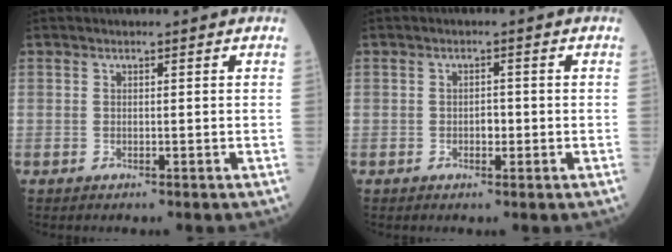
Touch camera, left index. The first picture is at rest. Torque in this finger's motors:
{"motor_torque": [-0.14, 0.19, -0.01, 0.00]}